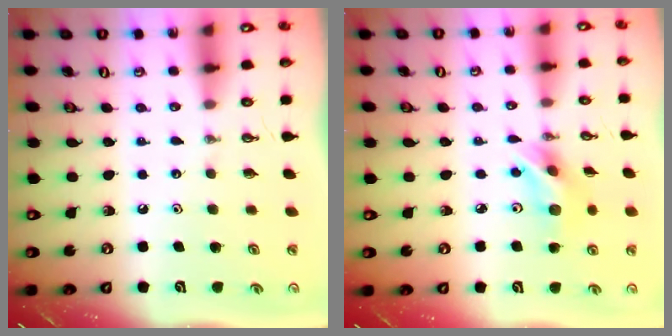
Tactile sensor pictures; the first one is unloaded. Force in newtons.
{"total": 10.7, "press": 10.1, "slide": 3.6}